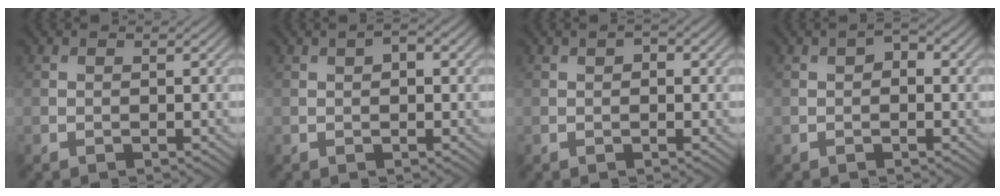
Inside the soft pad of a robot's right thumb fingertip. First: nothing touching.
{"total": 1.9, "force": [0.6, 0.8, 1.6], "torque": [-0.026, 0.003, 0.011]}
{"total": 1.3, "force": [0.4, 0.6, 1.1], "torque": [-0.017, 0.002, 0.005]}
{"total": 1.5, "force": [0.1, 0.8, 1.2], "torque": [-0.018, 0.003, 0.000]}